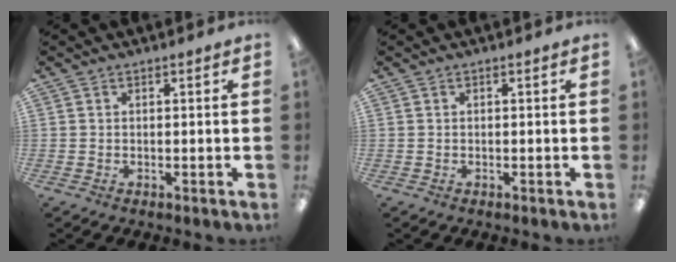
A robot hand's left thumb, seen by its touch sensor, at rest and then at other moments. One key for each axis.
{"total": 0.0}